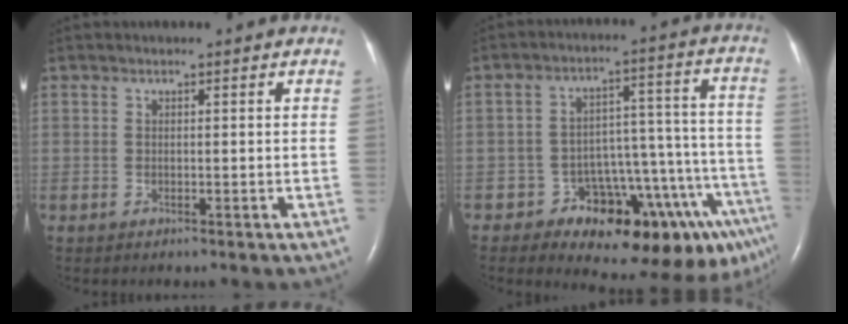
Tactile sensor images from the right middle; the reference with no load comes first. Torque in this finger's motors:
{"motor_torque": [1.61, -0.53, 0.23, 0.11]}